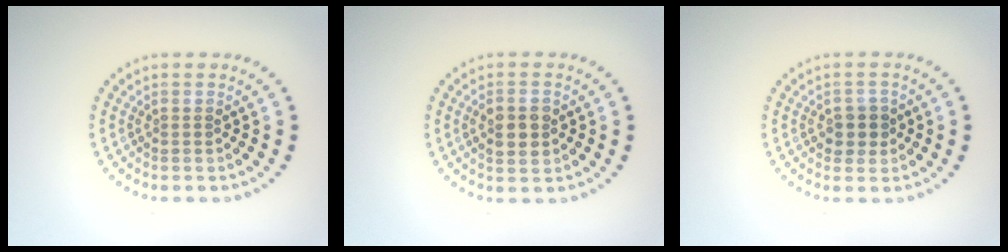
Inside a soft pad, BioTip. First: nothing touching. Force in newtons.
{"total": 2.8, "press": 2.8, "slide": 0.2}
{"total": 2.2, "press": 2.1, "slide": 0.7}